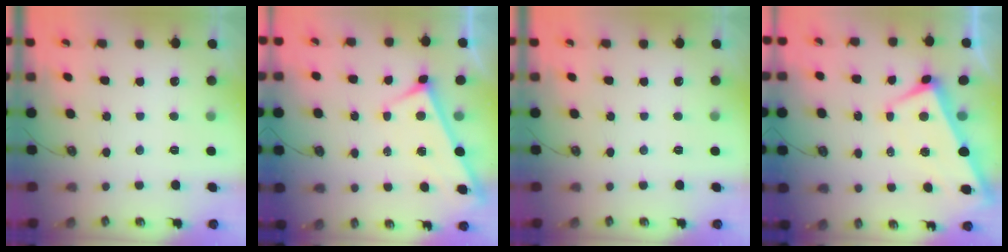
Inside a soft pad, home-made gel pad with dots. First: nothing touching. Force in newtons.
{"total": 2.9, "press": 2.9, "slide": 0.3}
{"total": 0.0}
{"total": 1.6, "press": 1.4, "slide": 0.8}